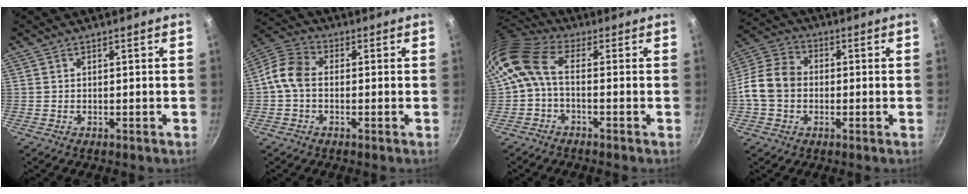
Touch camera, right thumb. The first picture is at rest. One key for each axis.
{"total": 7.0, "fx": -0.8, "fy": 5.0, "fz": 4.8, "tx": -0.094, "ty": 0.028, "tz": -0.034}
{"total": 9.0, "fx": -0.4, "fy": 5.0, "fz": 7.5, "tx": -0.162, "ty": 0.025, "tz": -0.021}
{"total": 10.7, "fx": -1.0, "fy": 8.4, "fz": 6.5, "tx": -0.101, "ty": 0.026, "tz": -0.039}